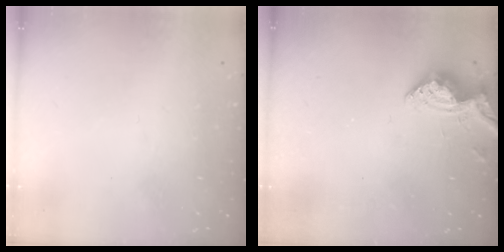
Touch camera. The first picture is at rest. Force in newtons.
{"total": 8.8, "press": 8.8, "slide": 0.5}